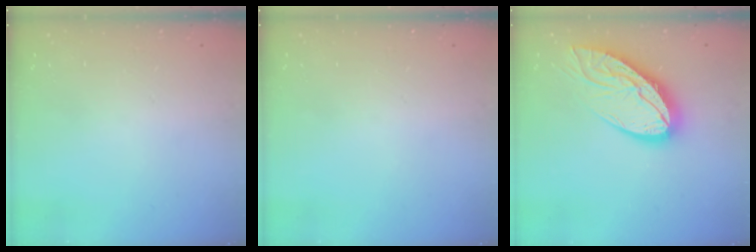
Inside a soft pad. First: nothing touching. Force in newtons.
{"total": 0.0}
{"total": 16.2, "press": 16.1, "slide": 1.7}